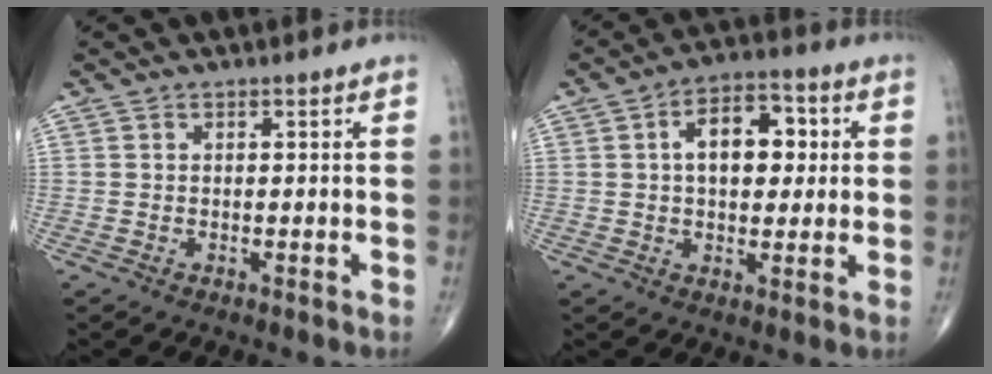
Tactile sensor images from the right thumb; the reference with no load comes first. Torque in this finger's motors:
{"motor_torque": [1.26, 1.71, 0.99, 0.26, 0.08]}